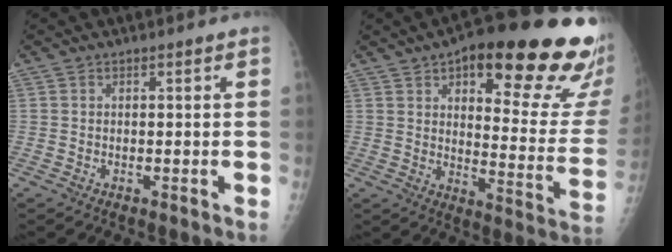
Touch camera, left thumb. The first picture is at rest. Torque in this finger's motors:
{"motor_torque": [0.50, 0.72, 1.15, -1.61, 0.26]}